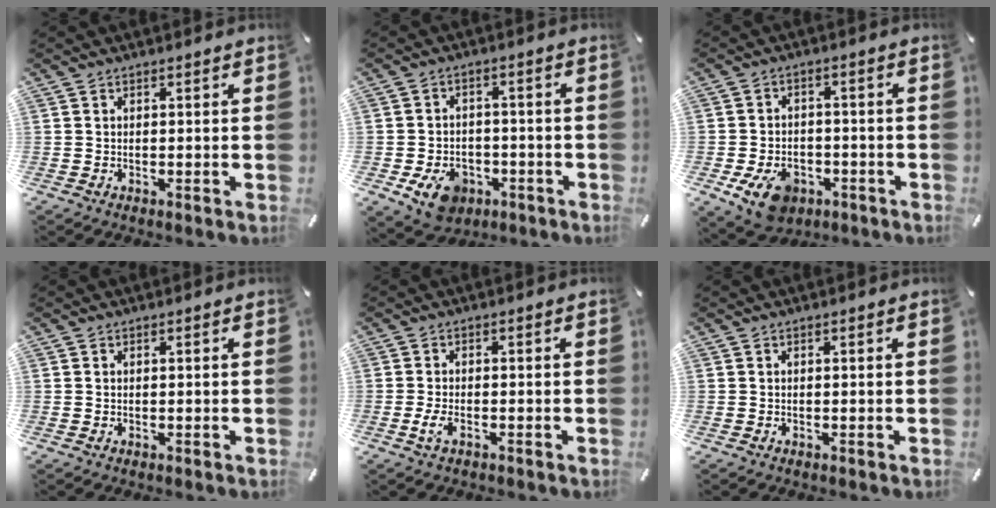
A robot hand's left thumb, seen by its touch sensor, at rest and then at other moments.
{"total": 8.5, "force": [-4.1, 6.2, 4.1], "torque": [-0.084, 0.019, -0.074]}
{"total": 9.1, "force": [-4.5, 6.2, 4.9], "torque": [-0.100, 0.017, -0.081]}
{"total": 0.0}
{"total": 3.0, "force": [-1.4, 1.1, 2.3], "torque": [-0.057, -0.003, -0.030]}
{"total": 0.0}